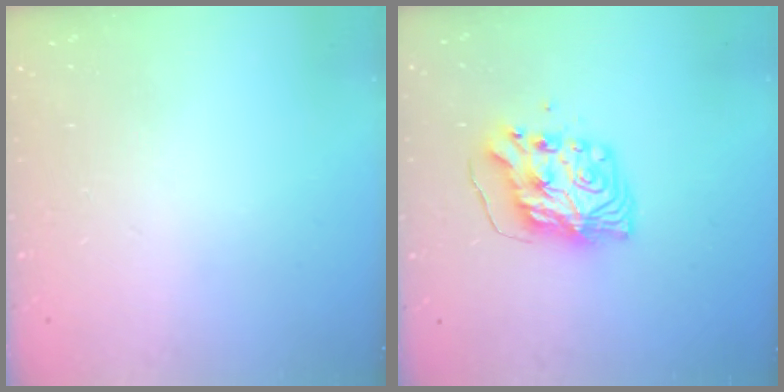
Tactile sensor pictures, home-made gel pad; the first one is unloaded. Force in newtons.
{"total": 8.3, "press": 8.3, "slide": 0.9}